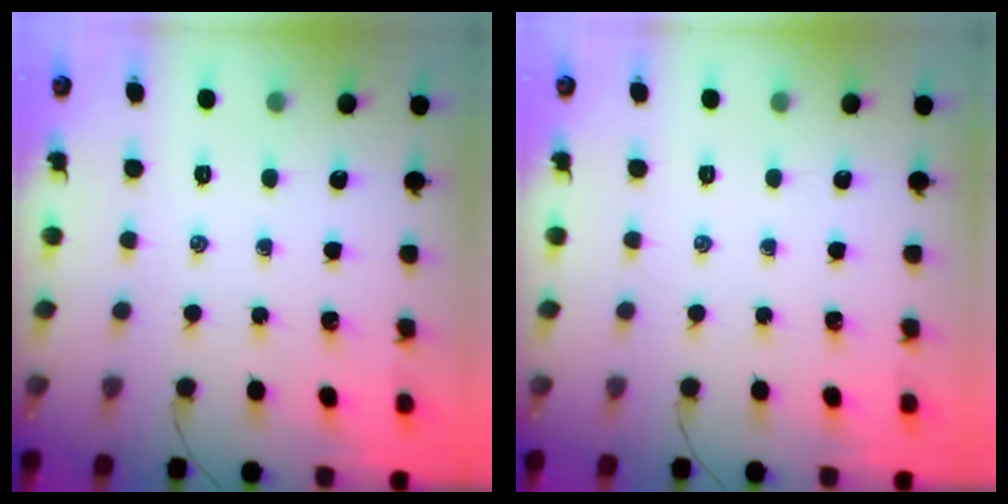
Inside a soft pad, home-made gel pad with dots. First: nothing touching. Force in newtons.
{"total": 0.0}